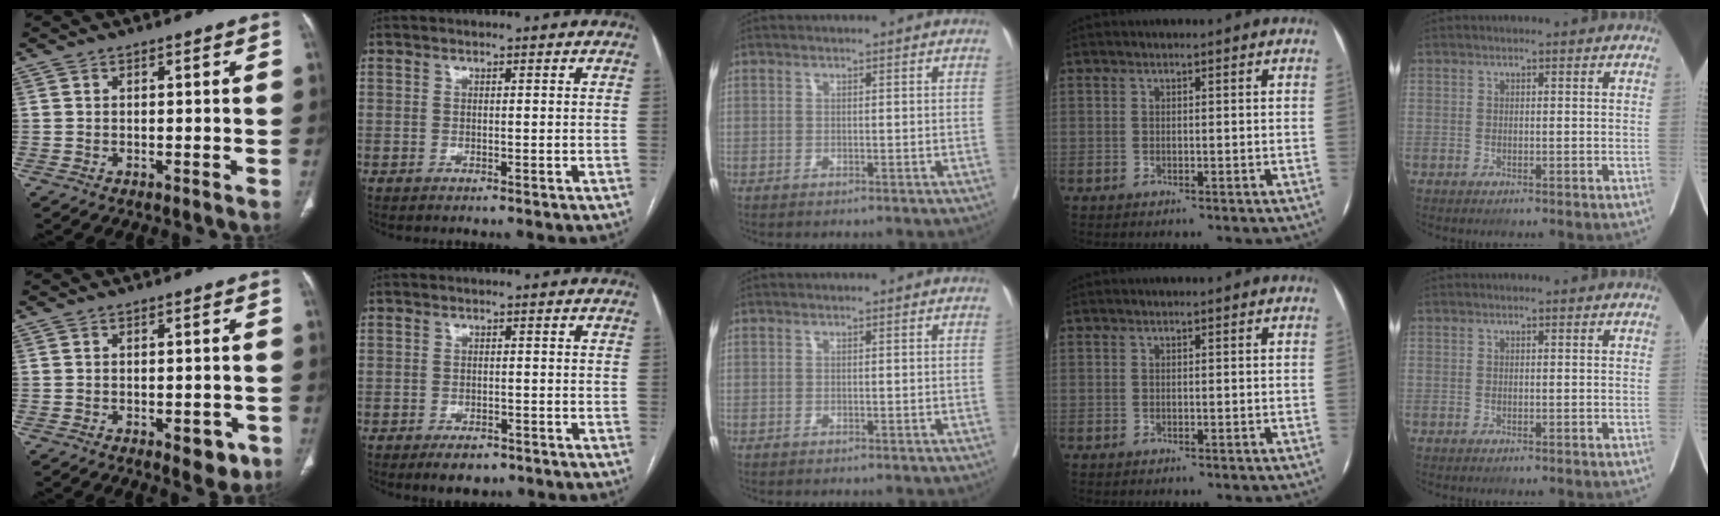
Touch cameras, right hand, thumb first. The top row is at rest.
{"thumb": {"total": 4.7, "force": [-2.1, 2.4, 3.4], "torque": [-0.023, 0.004, -0.021]}, "index": {"total": 3.2, "force": [-2.1, 1.8, 1.6], "torque": [-0.026, -0.001, -0.024]}}